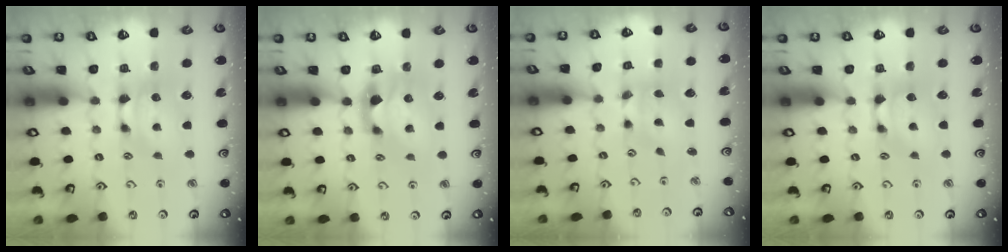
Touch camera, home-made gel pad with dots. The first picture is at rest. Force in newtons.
{"total": 2.0, "press": 1.6, "slide": 1.2}
{"total": 1.8, "press": 1.3, "slide": 1.3}
{"total": 0.6, "press": 0.3, "slide": 0.5}